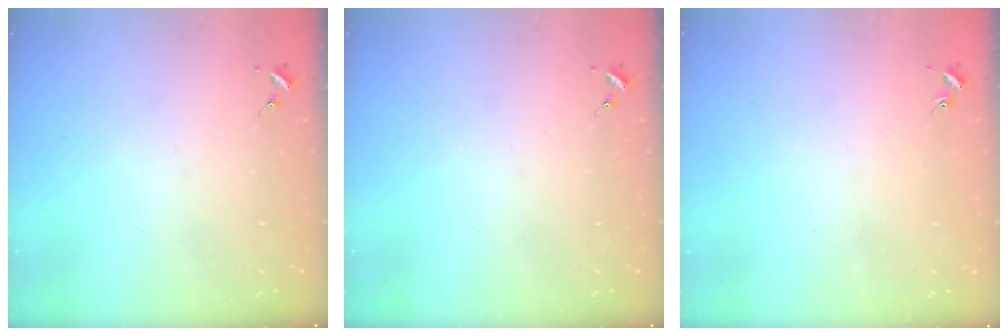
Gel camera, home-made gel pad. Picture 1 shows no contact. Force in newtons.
{"total": 0.0}
{"total": 0.8, "press": 0.8, "slide": 0.2}